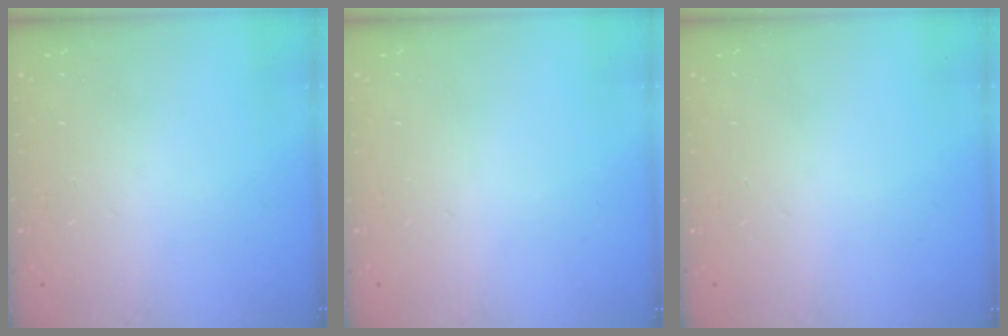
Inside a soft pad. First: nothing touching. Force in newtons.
{"total": 0.0}
{"total": 0.0}